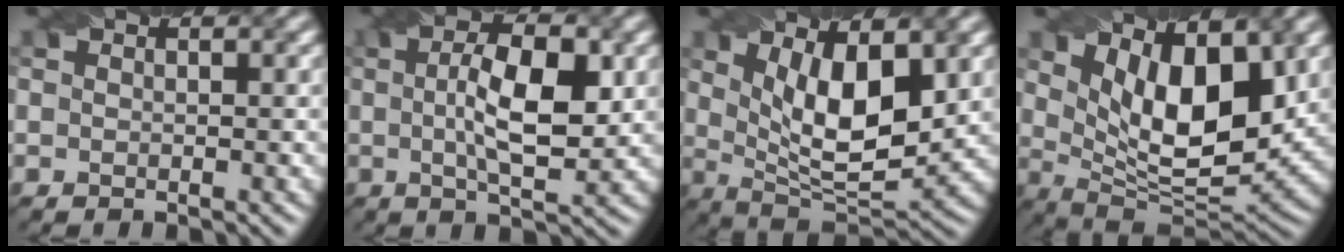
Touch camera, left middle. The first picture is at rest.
{"total": 7.3, "force": [0.8, 2.4, 6.8], "torque": [-0.112, 0.006, 0.011]}
{"total": 8.3, "force": [2.3, 3.1, 7.3], "torque": [-0.135, -0.011, 0.042]}
{"total": 9.7, "force": [3.3, 4.2, 8.1], "torque": [-0.138, -0.012, 0.054]}